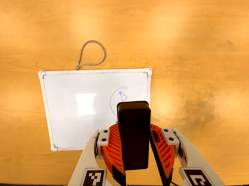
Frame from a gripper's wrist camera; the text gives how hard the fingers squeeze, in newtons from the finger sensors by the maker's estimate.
{"total": 7.4, "left": 8.2, "right": 6.5}